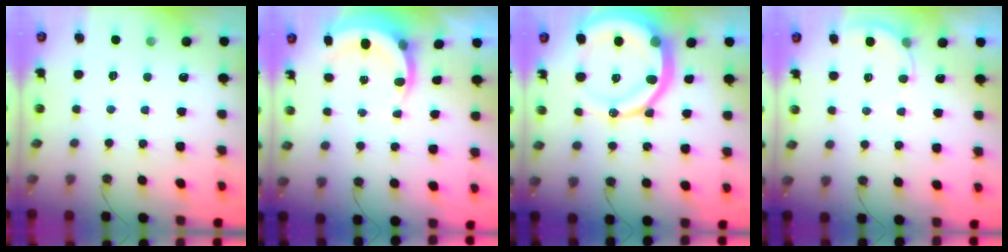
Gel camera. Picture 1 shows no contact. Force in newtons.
{"total": 4.8, "press": 4.8, "slide": 0.3}
{"total": 22.5, "press": 22.4, "slide": 2.6}
{"total": 4.6, "press": 4.6, "slide": 0.3}